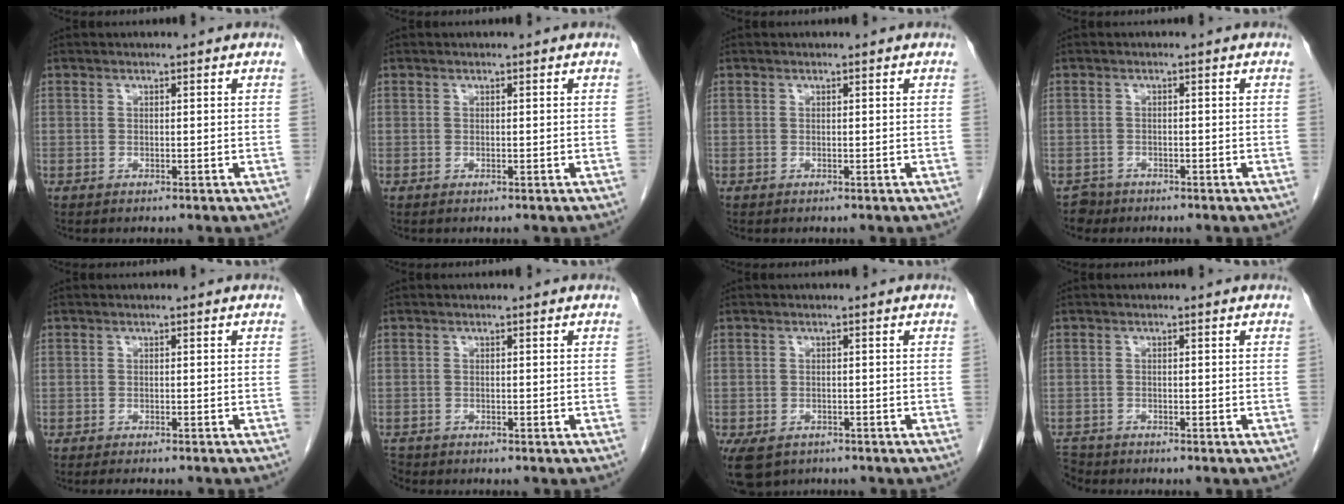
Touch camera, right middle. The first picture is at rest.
{"total": 0.0}
{"total": 0.0}
{"total": 1.4, "force": [-1.1, 0.9, -0.4], "torque": [0.004, 0.003, -0.018]}
{"total": 5.5, "force": [-4.8, 1.1, 2.6], "torque": [-0.027, -0.007, -0.058]}
{"total": 1.3, "force": [-1.3, 0.3, 0.1], "torque": [-0.002, -0.004, -0.021]}
{"total": 6.5, "force": [-4.1, 4.1, 2.9], "torque": [-0.059, -0.008, -0.060]}
{"total": 2.5, "force": [-2.4, 0.5, -0.1], "torque": [0.002, -0.010, -0.045]}